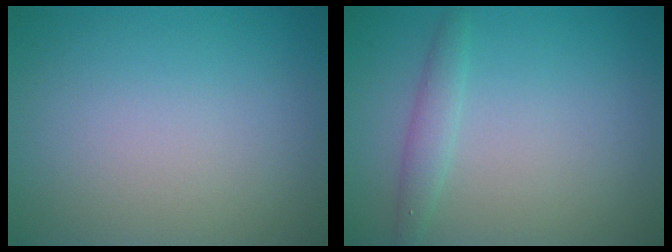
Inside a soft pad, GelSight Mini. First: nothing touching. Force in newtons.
{"total": 1.6, "press": 1.6, "slide": 0.0}